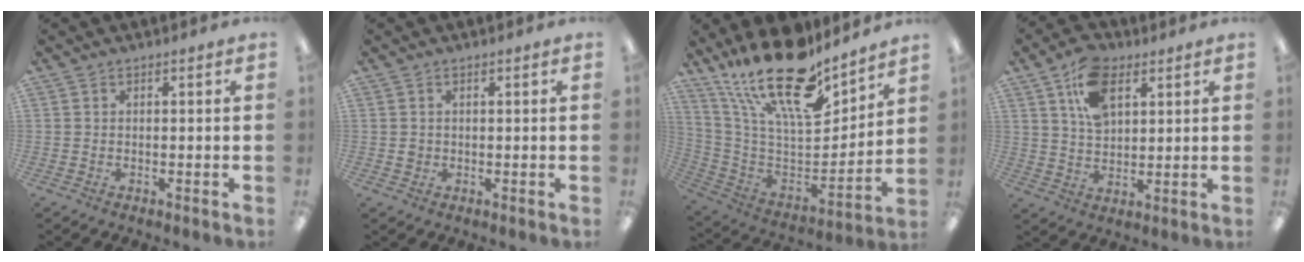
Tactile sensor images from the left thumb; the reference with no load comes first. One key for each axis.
{"total": 1.2, "fx": 0.2, "fy": 1.2, "fz": 0.2, "tx": -0.007, "ty": 0.006, "tz": 0.002}
{"total": 23.9, "fx": 17.3, "fy": 8.5, "fz": 14.1, "tx": -0.255, "ty": -0.114, "tz": 0.302}
{"total": 11.4, "fx": 5.4, "fy": 6.8, "fz": 7.3, "tx": -0.131, "ty": 0.000, "tz": 0.101}